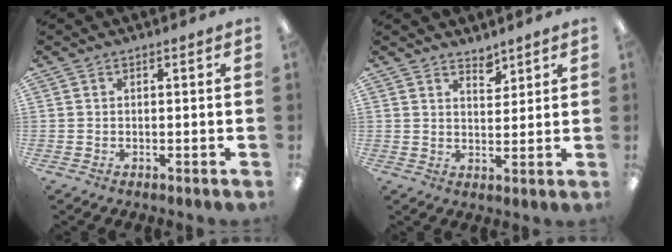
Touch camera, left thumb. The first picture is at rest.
{"total": 3.8, "force": [3.4, 1.3, 0.7], "torque": [0.004, -0.027, 0.060]}